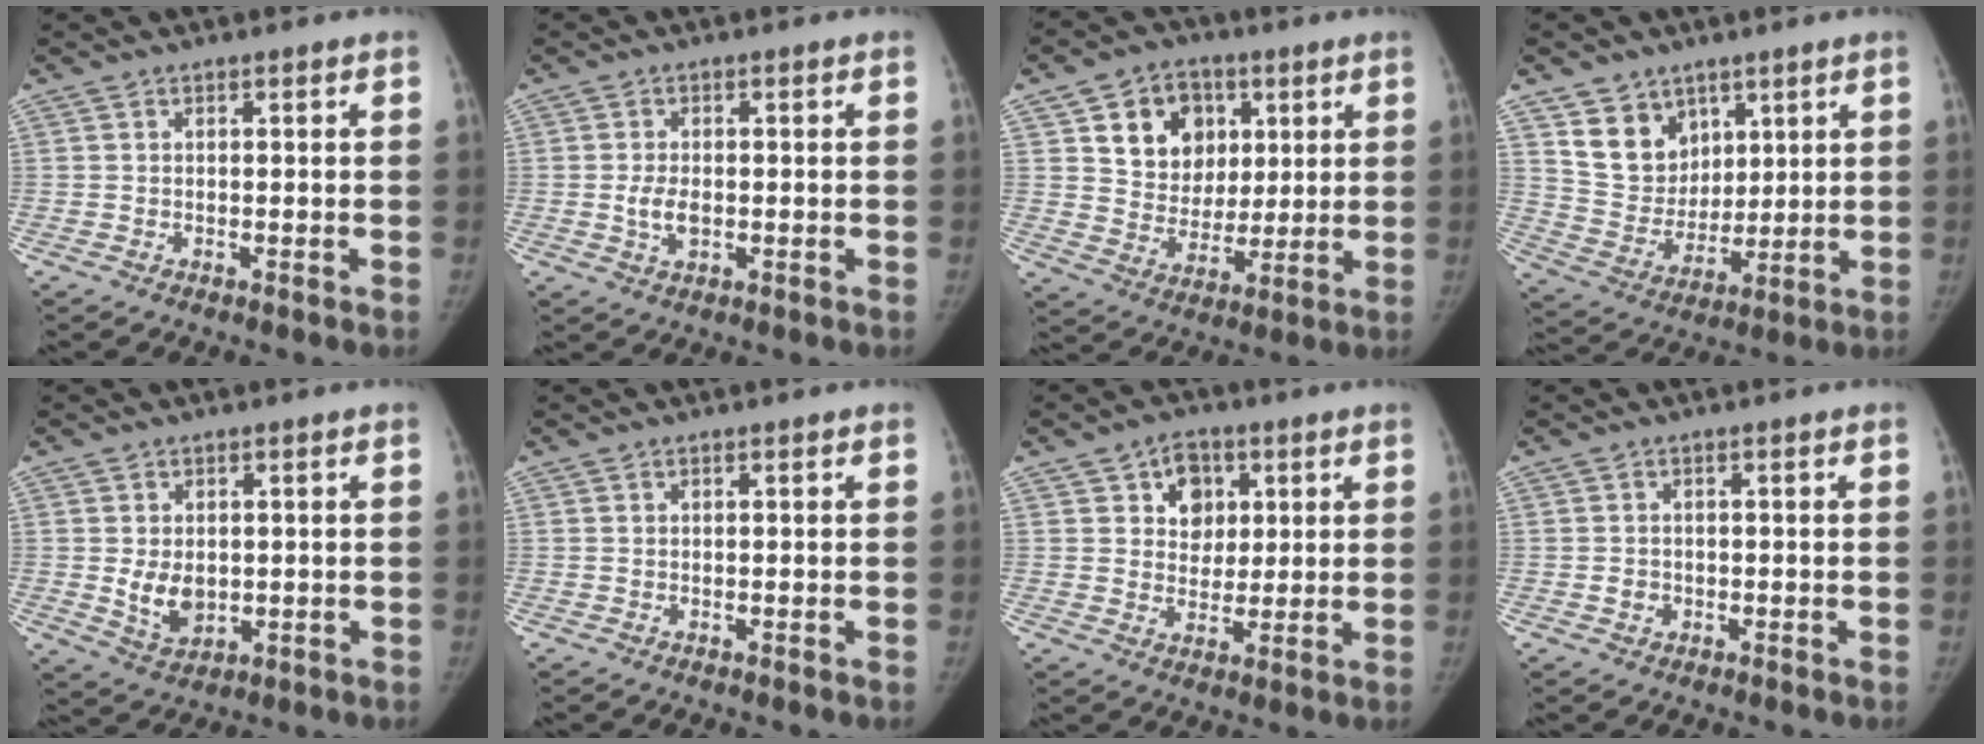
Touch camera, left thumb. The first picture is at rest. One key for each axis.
{"total": 3.7, "fx": -0.5, "fy": 2.2, "fz": 2.9, "tx": -0.053, "ty": -0.001, "tz": -0.009}
{"total": 13.5, "fx": 5.1, "fy": 10.9, "fz": 6.0, "tx": -0.049, "ty": -0.016, "tz": 0.091}
{"total": 11.3, "fx": 6.4, "fy": 8.6, "fz": 3.5, "tx": -0.024, "ty": -0.047, "tz": 0.133}
{"total": 5.9, "fx": 0.0, "fy": 4.3, "fz": 4.1, "tx": -0.051, "ty": -0.012, "tz": 0.013}
{"total": 0.0}
{"total": 7.6, "fx": 2.9, "fy": 6.1, "fz": 3.6, "tx": -0.016, "ty": -0.008, "tz": 0.045}
{"total": 1.8, "fx": -0.4, "fy": 1.6, "fz": 0.6, "tx": 0.000, "ty": 0.005, "tz": -0.005}